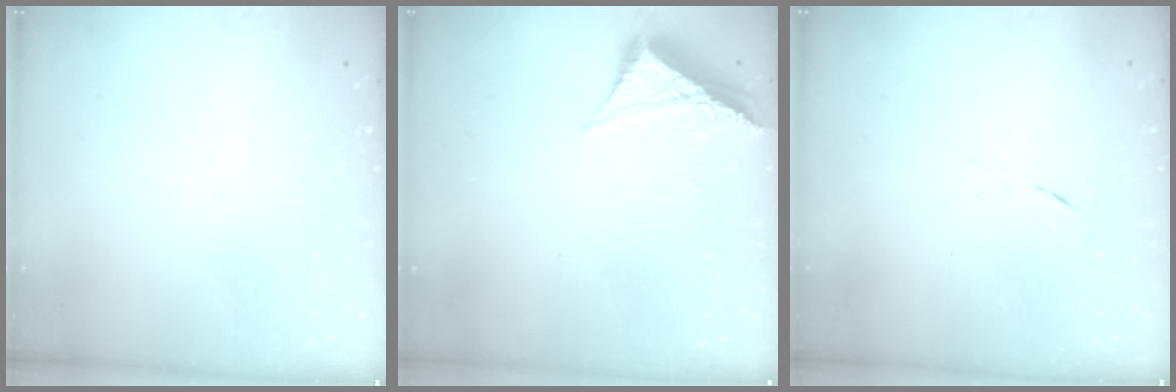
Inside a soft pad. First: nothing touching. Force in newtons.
{"total": 6.1, "press": 6.0, "slide": 0.7}
{"total": 3.2, "press": 3.0, "slide": 1.3}